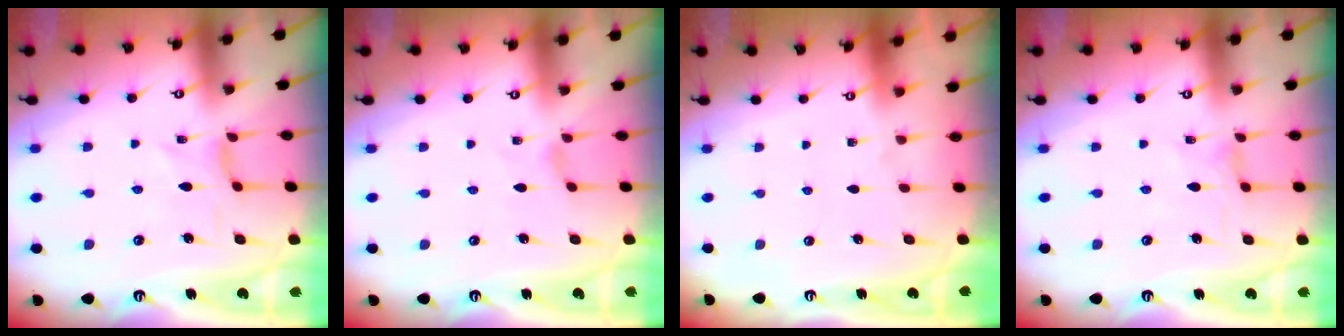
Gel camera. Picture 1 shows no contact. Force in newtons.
{"total": 0.0}
{"total": 0.0}
{"total": 0.0}